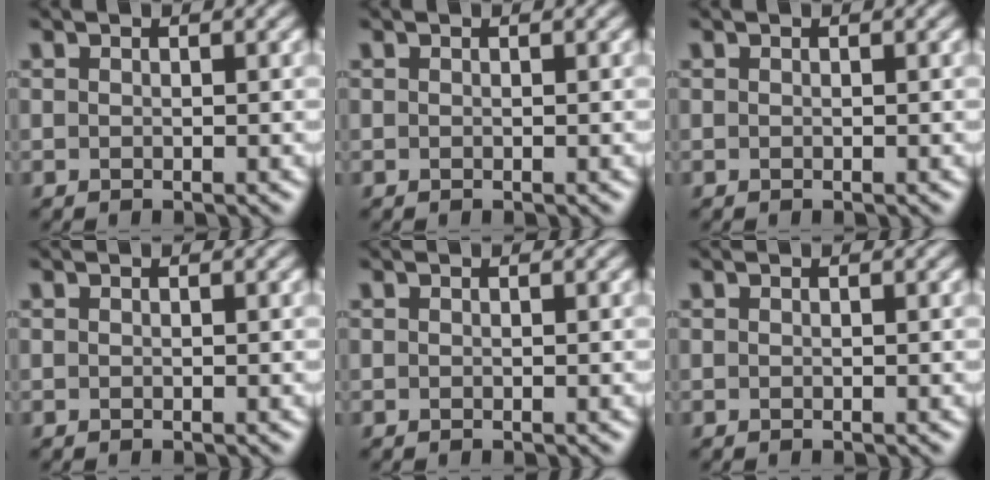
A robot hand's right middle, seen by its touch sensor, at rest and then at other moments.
{"total": 0.0}
{"total": 0.0}
{"total": 0.0}
{"total": 0.0}
{"total": 0.0}